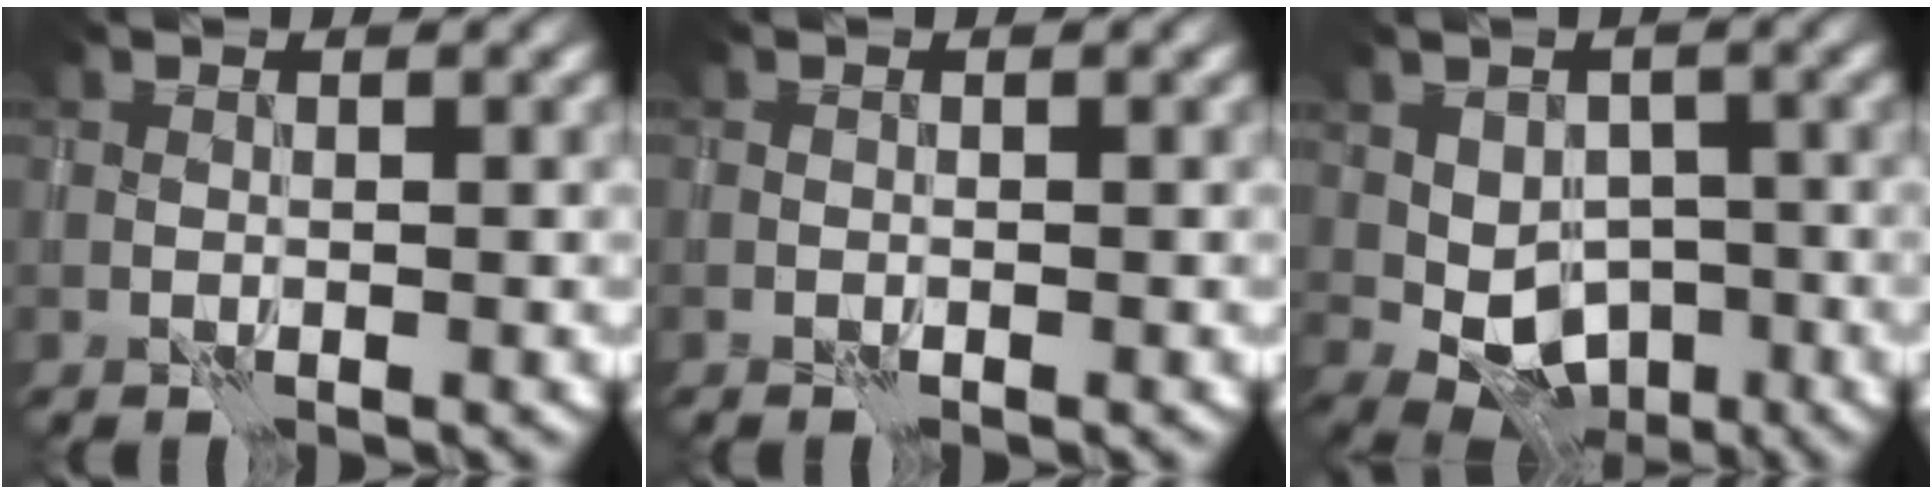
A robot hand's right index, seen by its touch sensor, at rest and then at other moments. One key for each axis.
{"total": 0.0}
{"total": 5.3, "fx": -0.8, "fy": 4.0, "fz": 3.4, "tx": -0.054, "ty": -0.003, "tz": -0.008}